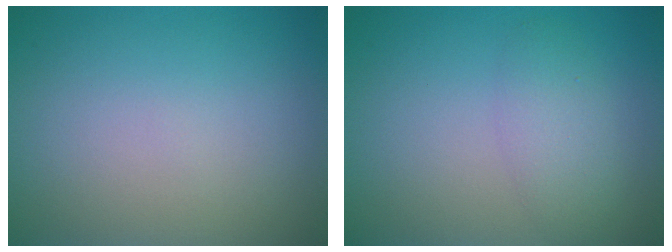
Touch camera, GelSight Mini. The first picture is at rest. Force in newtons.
{"total": 2.5, "press": 2.5, "slide": 0.0}